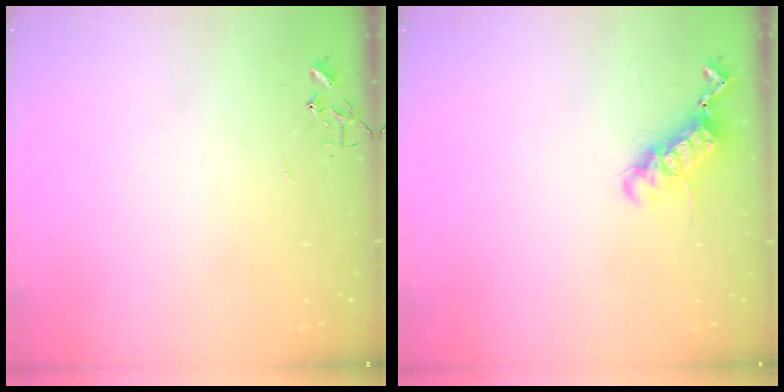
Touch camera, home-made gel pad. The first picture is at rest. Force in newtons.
{"total": 11.8, "press": 11.8, "slide": 1.2}